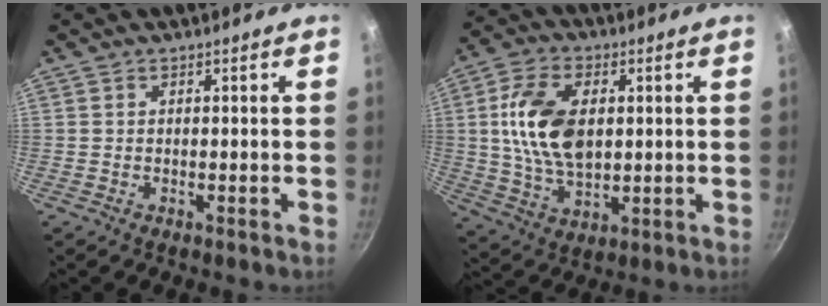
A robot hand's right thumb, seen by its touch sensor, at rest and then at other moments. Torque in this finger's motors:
{"motor_torque": [1.71, 1.69, 1.77, 0.21, 0.46]}